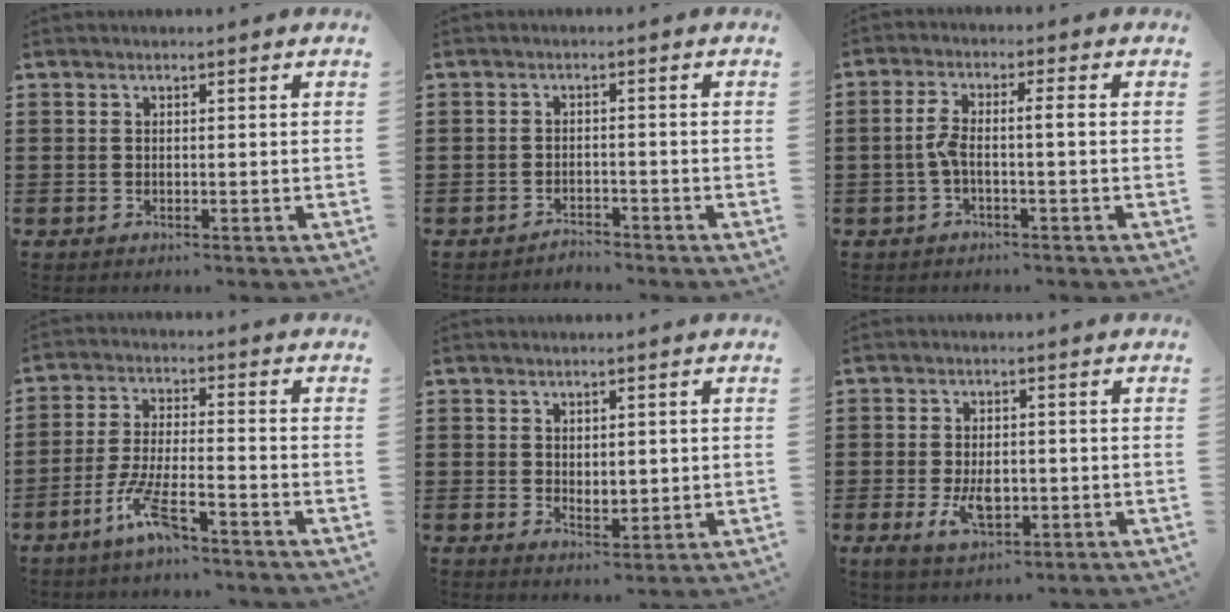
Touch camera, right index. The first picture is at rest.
{"total": 2.1, "force": [-2.1, 0.3, -0.3], "torque": [-0.002, 0.005, -0.048]}
{"total": 4.1, "force": [-0.9, 0.5, 4.0], "torque": [-0.089, -0.004, -0.025]}
{"total": 7.5, "force": [-5.0, 1.1, 5.5], "torque": [-0.128, -0.009, -0.097]}
{"total": 2.1, "force": [1.1, 1.4, 1.0], "torque": [-0.017, 0.005, 0.017]}
{"total": 5.5, "force": [-1.2, 2.8, 4.5], "torque": [-0.075, -0.006, -0.024]}